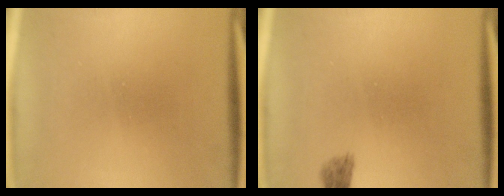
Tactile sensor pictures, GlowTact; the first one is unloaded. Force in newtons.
{"total": 1.6}